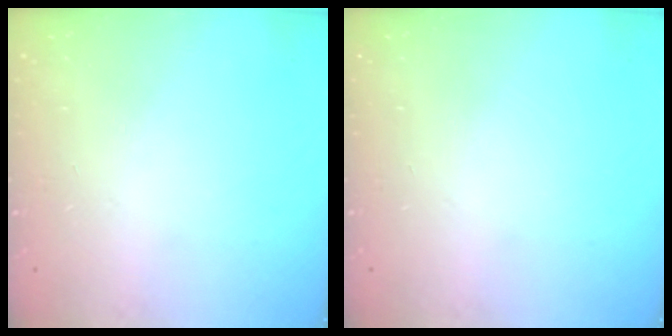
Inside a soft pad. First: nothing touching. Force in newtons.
{"total": 0.0}